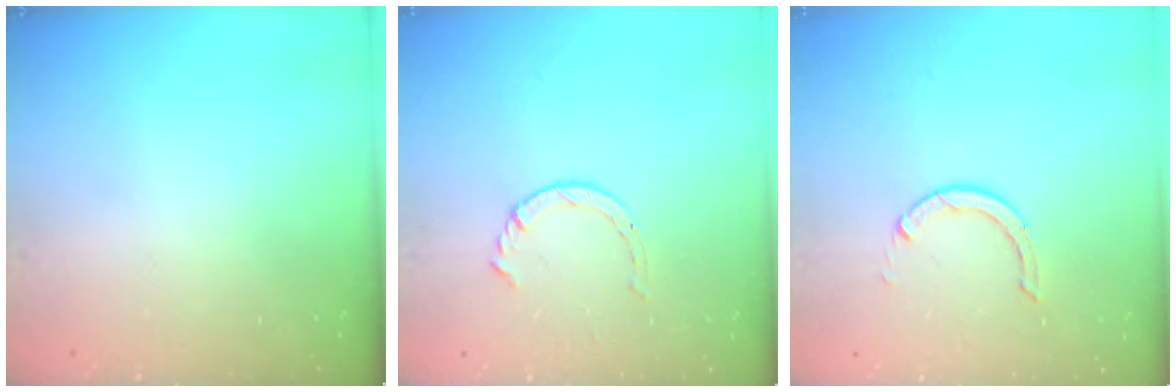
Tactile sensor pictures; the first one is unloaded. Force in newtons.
{"total": 3.4, "press": 3.4, "slide": 0.5}
{"total": 2.9, "press": 2.9, "slide": 0.4}